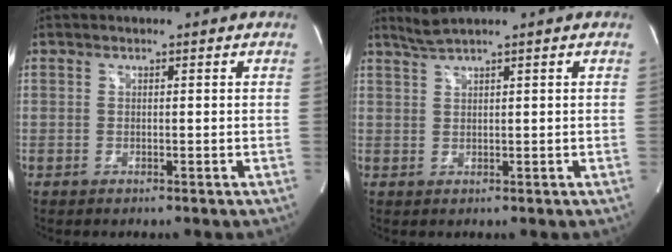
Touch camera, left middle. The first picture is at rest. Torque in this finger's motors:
{"motor_torque": [-0.07, -0.06, -0.17, 0.00]}